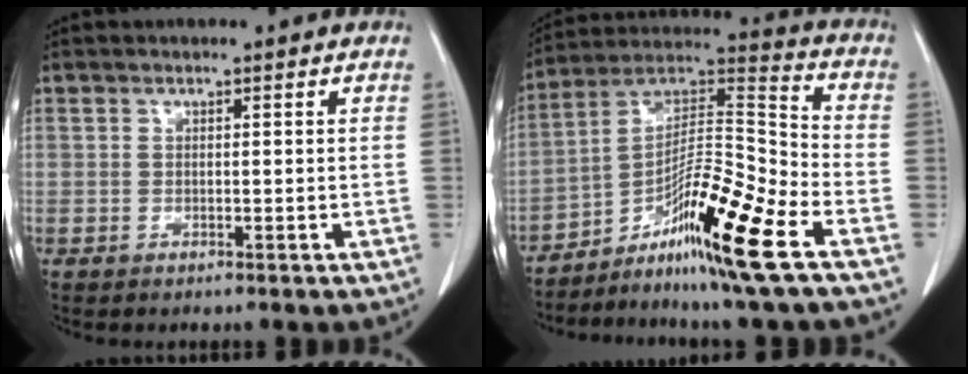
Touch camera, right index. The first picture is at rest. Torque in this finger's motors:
{"motor_torque": [1.08, -1.06, 0.50, 0.10]}